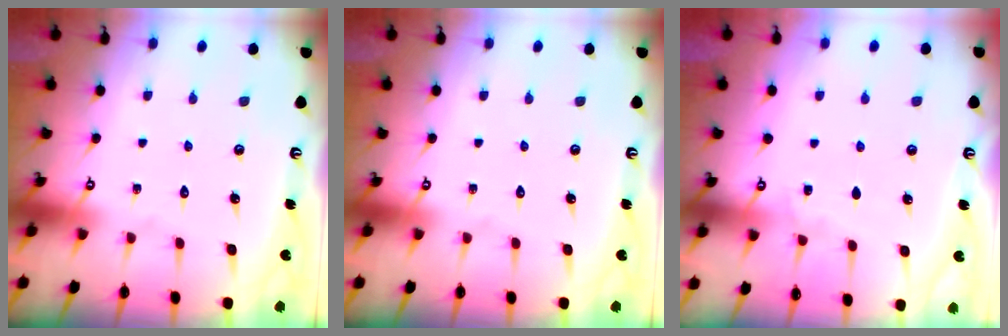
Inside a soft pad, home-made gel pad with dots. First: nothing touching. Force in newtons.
{"total": 0.0}
{"total": 2.9, "press": 2.8, "slide": 0.4}